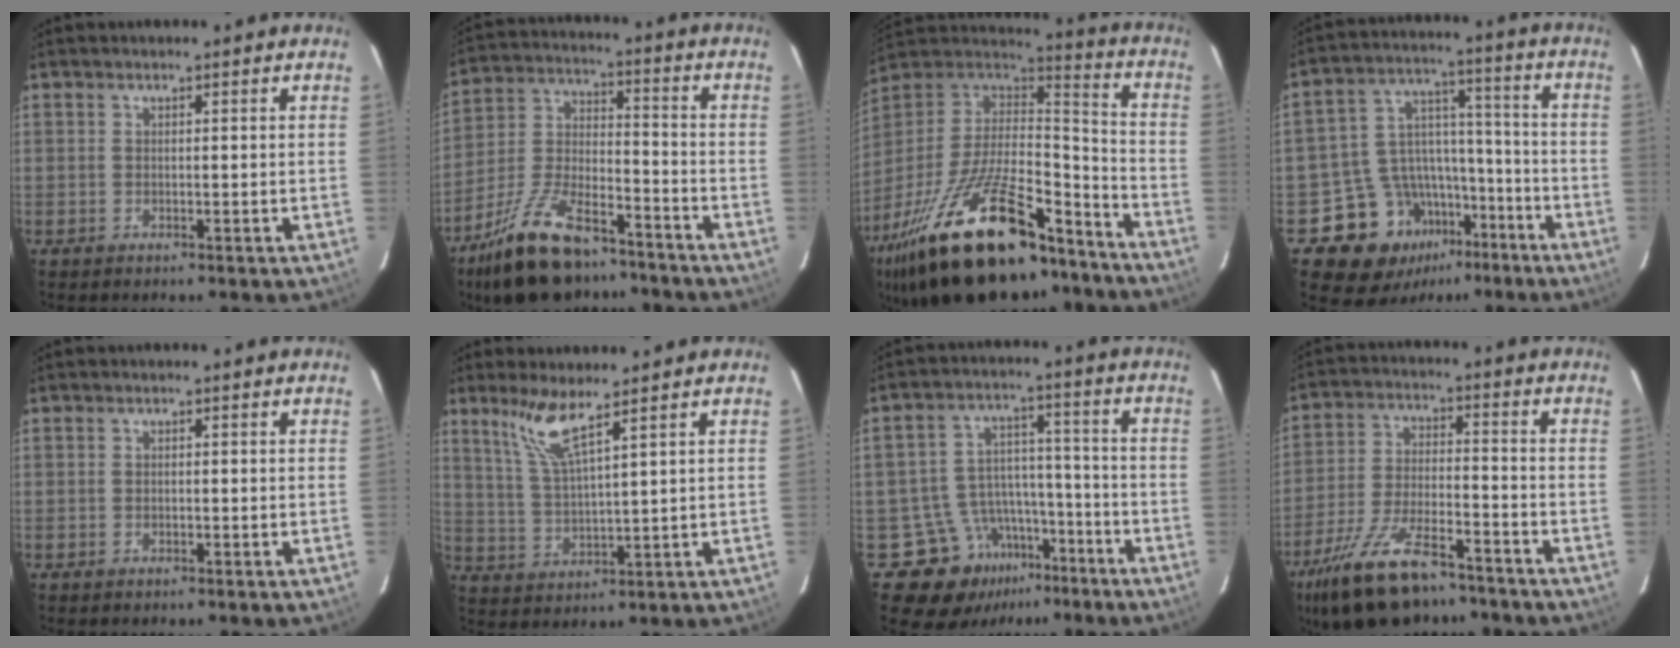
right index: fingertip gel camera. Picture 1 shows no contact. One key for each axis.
{"total": 18.8, "fx": -13.7, "fy": 7.8, "fz": 10.3, "tx": -0.210, "ty": 0.000, "tz": -0.235}
{"total": 32.9, "fx": -21.8, "fy": 12.5, "fz": 21.3, "tx": -0.405, "ty": -0.025, "tz": -0.336}
{"total": 15.2, "fx": -9.2, "fy": 11.3, "fz": 4.6, "tx": -0.102, "ty": 0.055, "tz": -0.130}
{"total": 0.5, "fx": -0.1, "fy": 0.4, "fz": 0.3, "tx": -0.005, "ty": 0.001, "tz": -0.003}
{"total": 7.1, "fx": 5.0, "fy": 0.1, "fz": 5.0, "tx": -0.102, "ty": 0.000, "tz": 0.110}
{"total": 11.3, "fx": -7.2, "fy": 8.2, "fz": 2.8, "tx": -0.061, "ty": 0.043, "tz": -0.098}
{"total": 18.2, "fx": -13.5, "fy": 6.8, "fz": 10.1, "tx": -0.211, "ty": -0.022, "tz": -0.229}